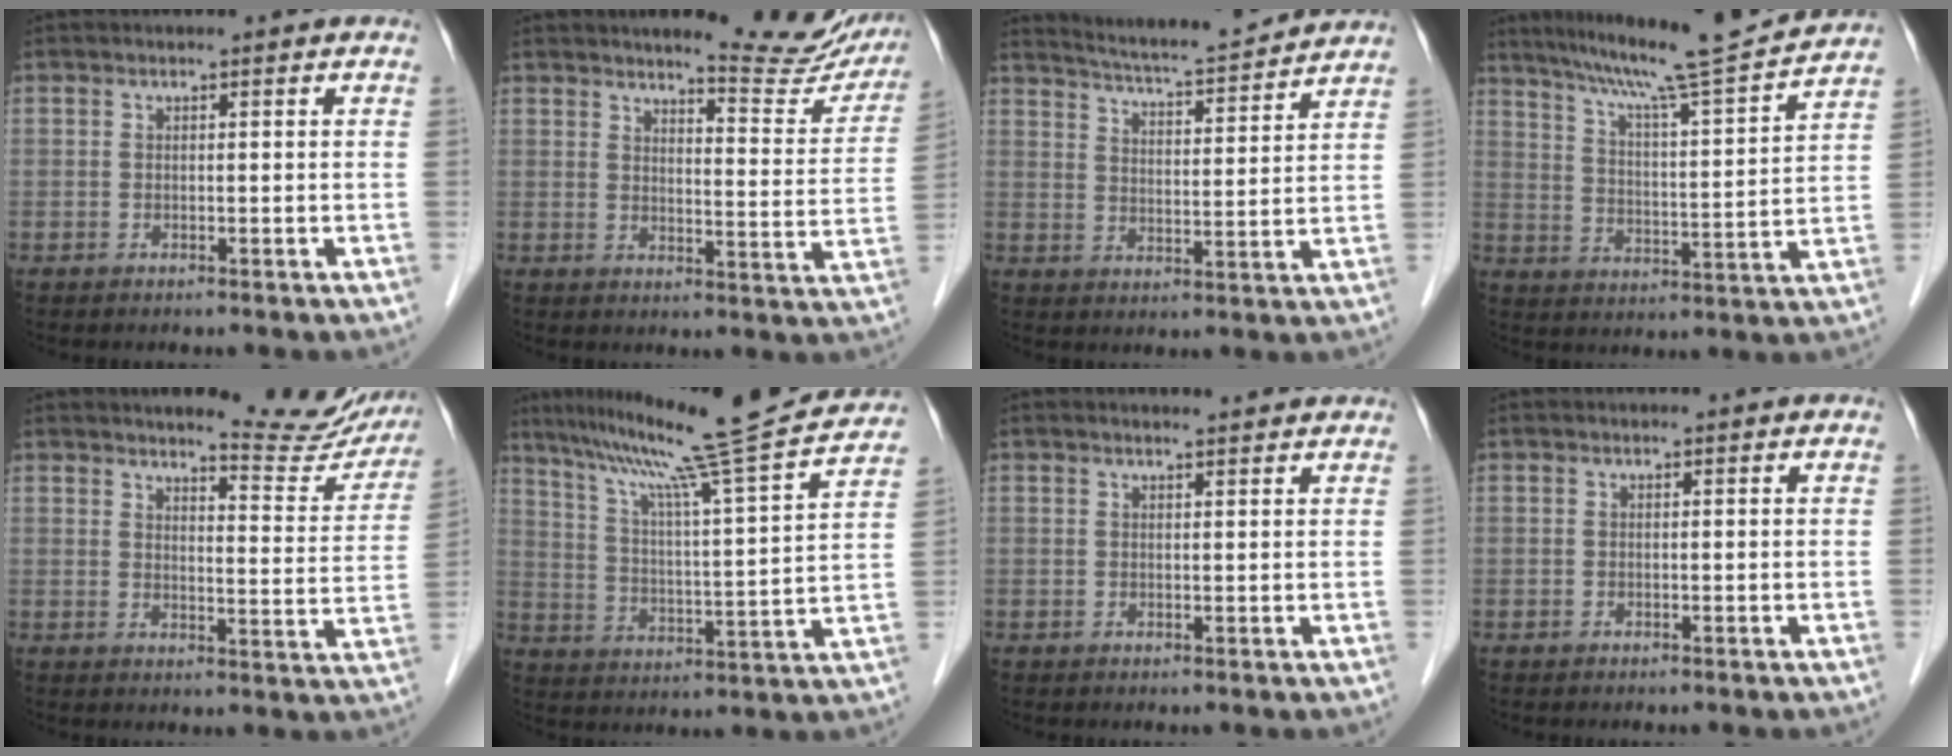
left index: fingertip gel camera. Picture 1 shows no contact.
{"total": 12.8, "force": [11.9, 1.7, 4.4], "torque": [-0.043, -0.051, 0.126]}
{"total": 12.3, "force": [11.7, 0.4, 3.9], "torque": [-0.071, 0.004, 0.167]}
{"total": 16.1, "force": [14.2, -1.0, 7.5], "torque": [-0.130, -0.012, 0.205]}
{"total": 11.9, "force": [11.4, 1.5, 3.4], "torque": [-0.030, -0.053, 0.118]}
{"total": 22.0, "force": [18.9, -1.2, 11.3], "torque": [-0.188, -0.020, 0.269]}
{"total": 2.3, "force": [2.2, 0.1, 0.6], "torque": [-0.012, 0.004, 0.024]}
{"total": 0.0}